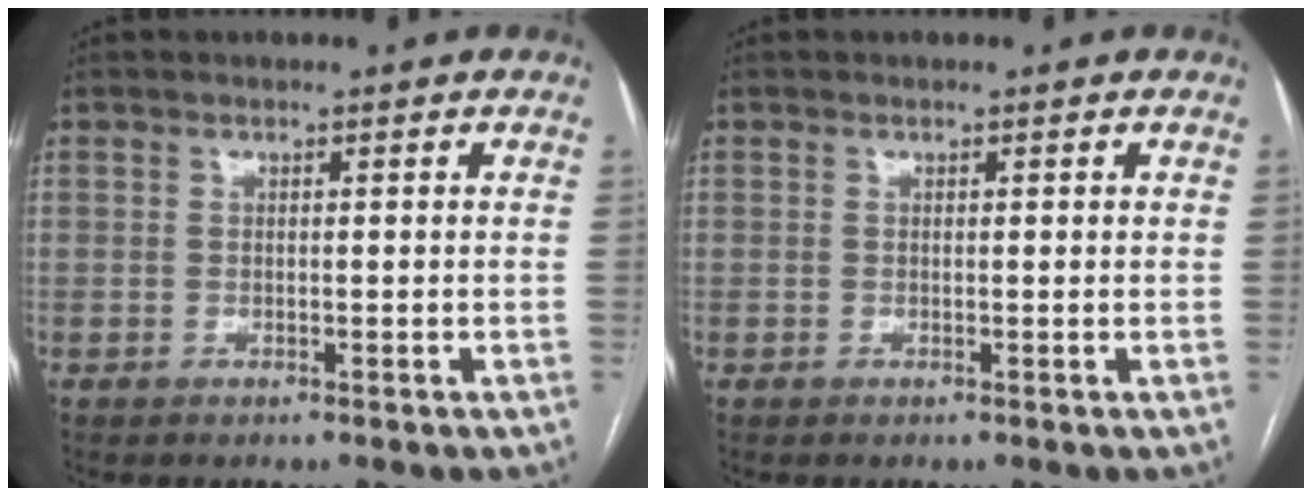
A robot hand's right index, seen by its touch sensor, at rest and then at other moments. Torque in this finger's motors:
{"motor_torque": [-0.13, 0.00, 0.10, 0.01]}